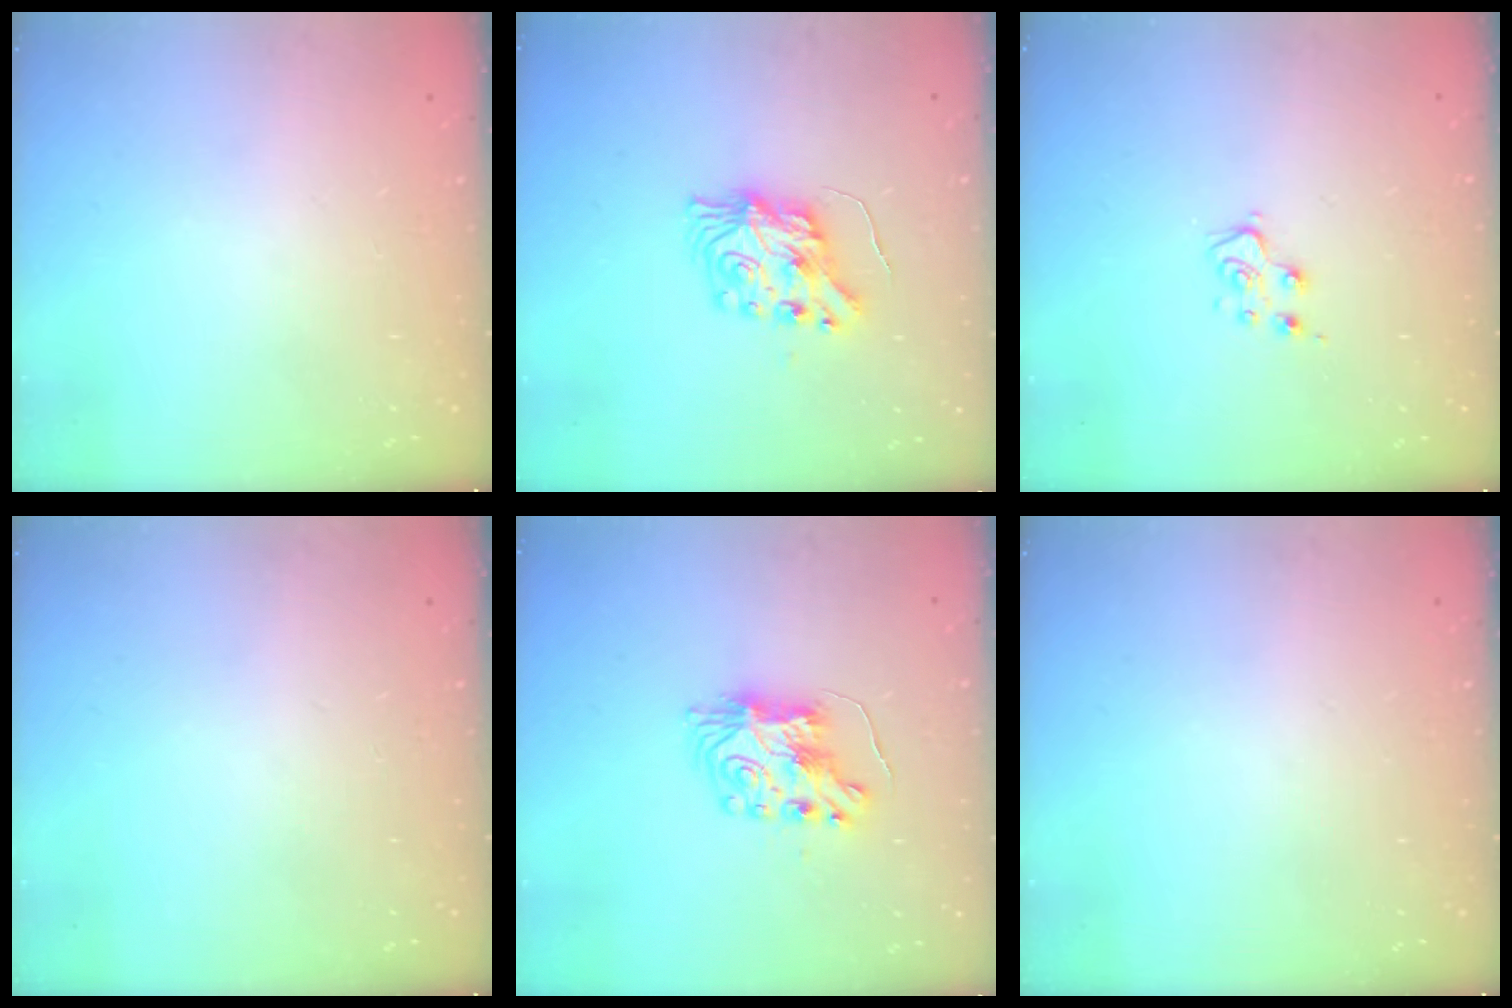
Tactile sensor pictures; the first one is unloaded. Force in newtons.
{"total": 8.7, "press": 8.6, "slide": 0.4}
{"total": 6.2, "press": 6.1, "slide": 0.8}
{"total": 0.0}
{"total": 8.4, "press": 8.4, "slide": 0.6}
{"total": 0.0}